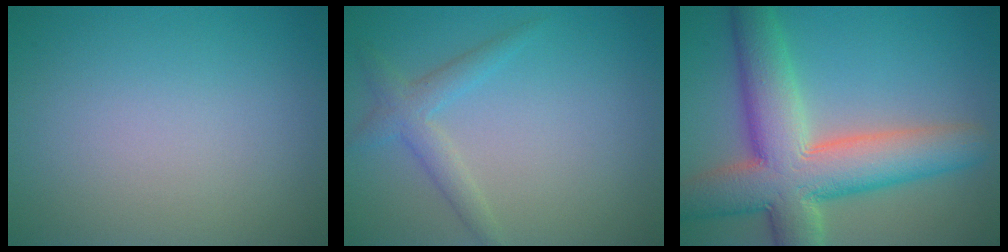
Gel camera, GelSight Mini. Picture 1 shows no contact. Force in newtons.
{"total": 2.4, "press": 2.4, "slide": 0.2}
{"total": 10.9, "press": 10.9, "slide": 0.8}